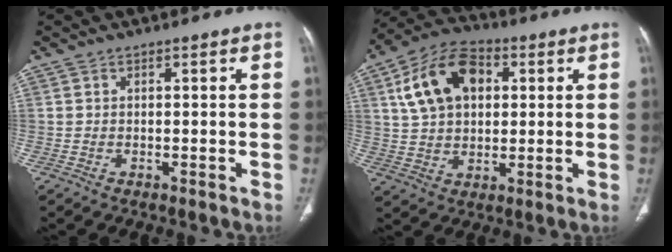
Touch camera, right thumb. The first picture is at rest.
{"total": 15.0, "force": [4.2, 9.8, 10.5], "torque": [-0.170, 0.012, 0.073]}